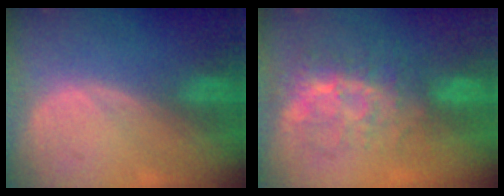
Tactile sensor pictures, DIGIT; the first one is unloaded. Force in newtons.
{"total": 8.1, "press": 7.3, "slide": 3.7}